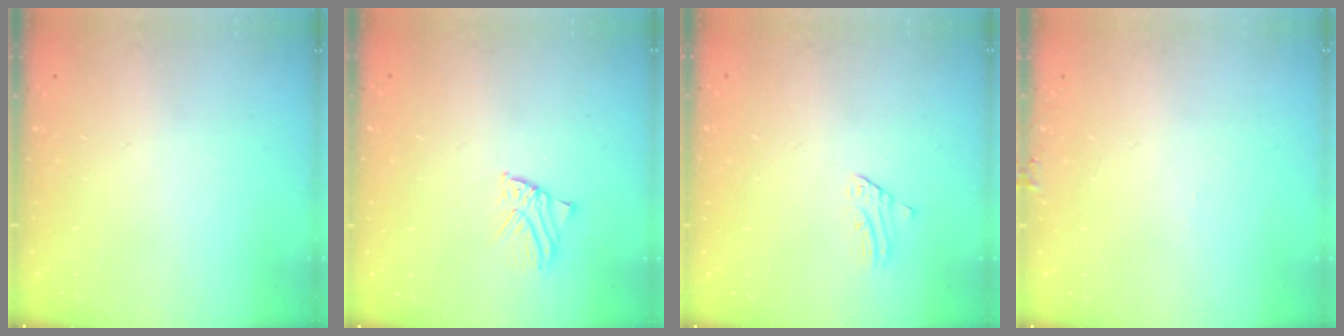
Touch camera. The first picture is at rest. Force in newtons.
{"total": 1.7, "press": 1.7, "slide": 0.1}
{"total": 2.3, "press": 2.3, "slide": 0.2}
{"total": 3.6, "press": 3.6, "slide": 0.3}